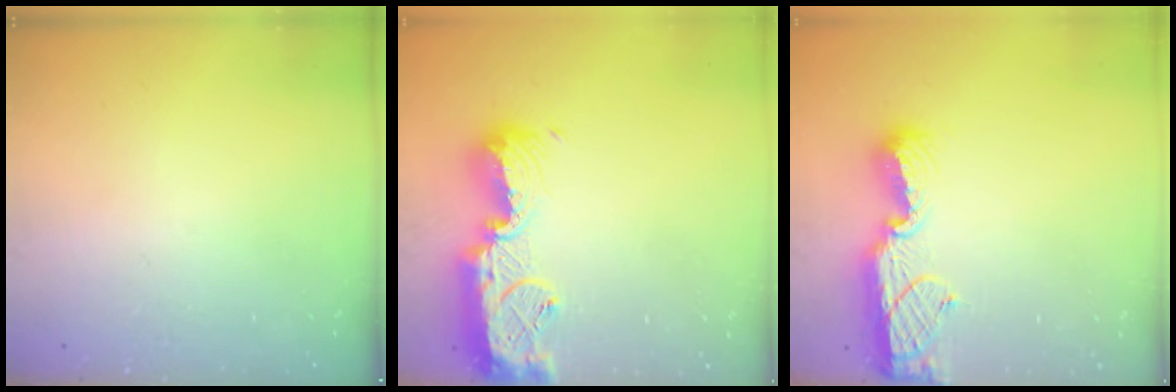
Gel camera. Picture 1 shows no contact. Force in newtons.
{"total": 15.4, "press": 15.3, "slide": 1.4}
{"total": 11.0, "press": 11.0, "slide": 1.0}